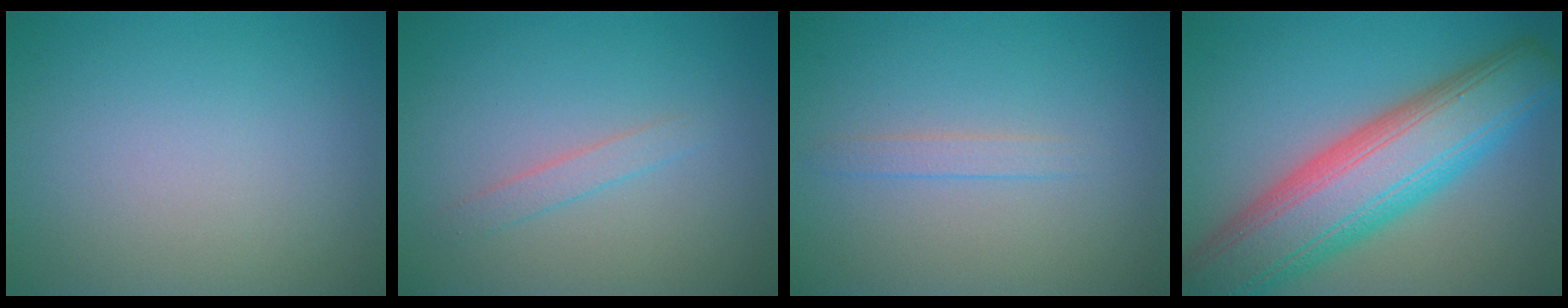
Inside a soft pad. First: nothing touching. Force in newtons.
{"total": 1.2, "press": 1.2, "slide": 0.1}
{"total": 1.2, "press": 1.2, "slide": 0.1}
{"total": 11.3, "press": 11.3, "slide": 0.6}